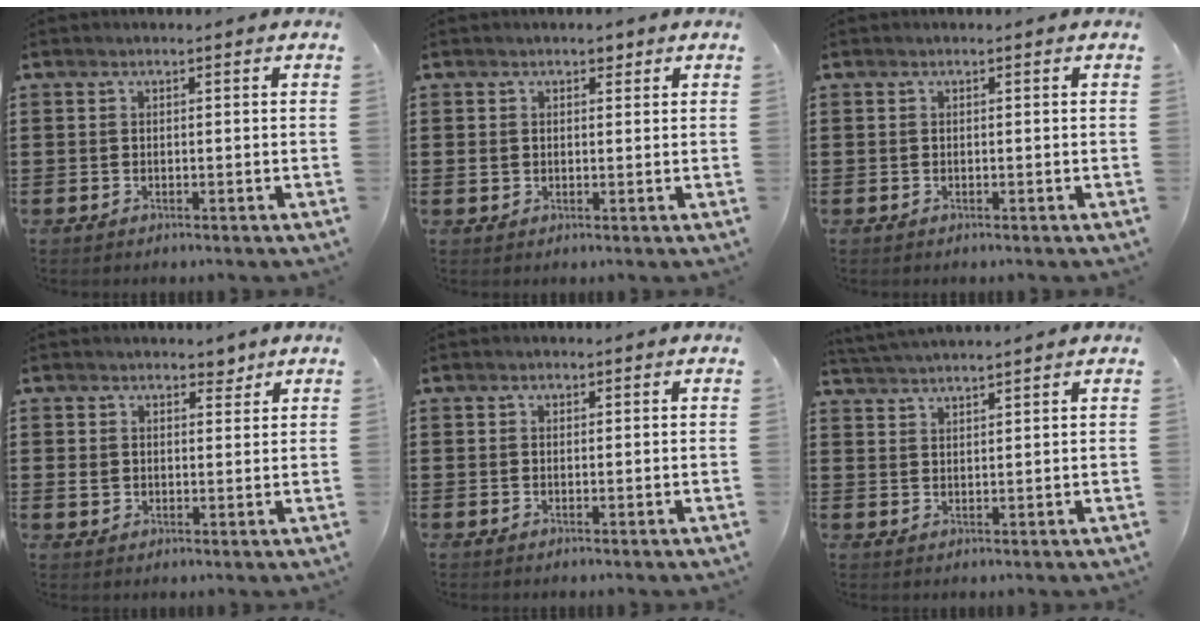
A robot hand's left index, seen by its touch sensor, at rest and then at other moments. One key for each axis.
{"total": 2.2, "fx": 0.7, "fy": 1.9, "fz": 0.8, "tx": -0.015, "ty": 0.005, "tz": 0.009}
{"total": 0.0}
{"total": 3.5, "fx": 2.0, "fy": 2.6, "fz": 1.2, "tx": -0.027, "ty": 0.009, "tz": 0.033}
{"total": 0.6, "fx": 0.1, "fy": 0.5, "fz": 0.2, "tx": -0.006, "ty": 0.003, "tz": 0.002}
{"total": 2.6, "fx": 2.5, "fy": -0.5, "fz": 0.0, "tx": -0.008, "ty": -0.008, "tz": 0.047}